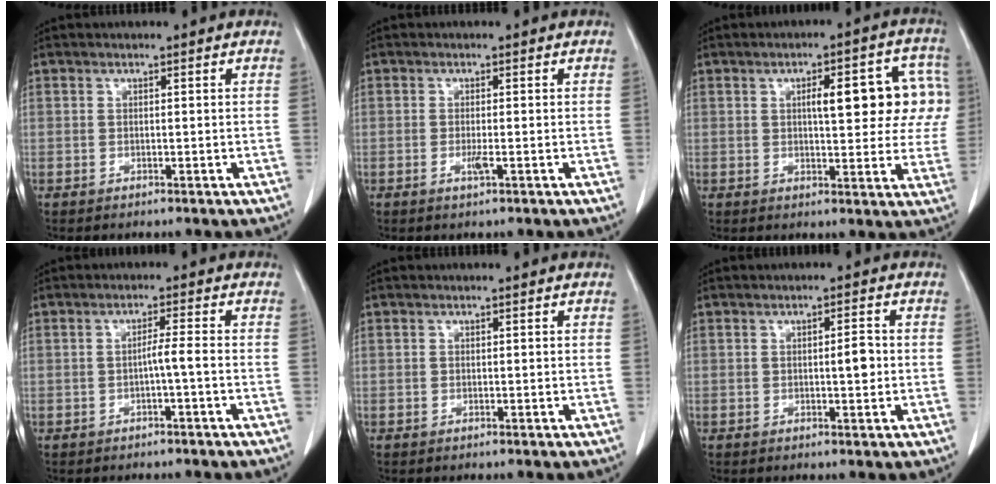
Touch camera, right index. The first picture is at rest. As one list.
[{"total": 1.4, "force": [-0.5, 0.0, 1.3], "torque": [-0.027, -0.004, -0.009]}, {"total": 12.5, "force": [2.8, 4.1, 11.5], "torque": [-0.130, 0.032, 0.033]}, {"total": 2.2, "force": [-0.8, -0.4, 2.0], "torque": [-0.033, 0.001, -0.015]}, {"total": 0.0}, {"total": 2.6, "force": [-0.1, 0.6, 2.5], "torque": [-0.038, 0.002, -0.002]}]